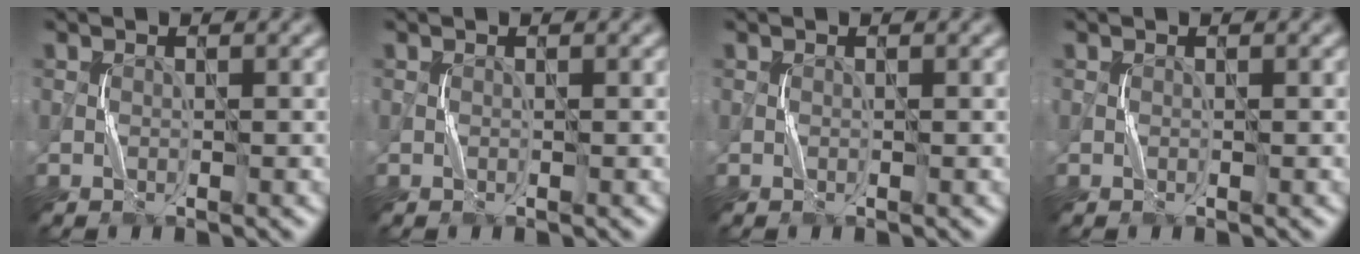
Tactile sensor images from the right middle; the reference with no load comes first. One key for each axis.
{"total": 0.0}
{"total": 0.0}
{"total": 0.0}